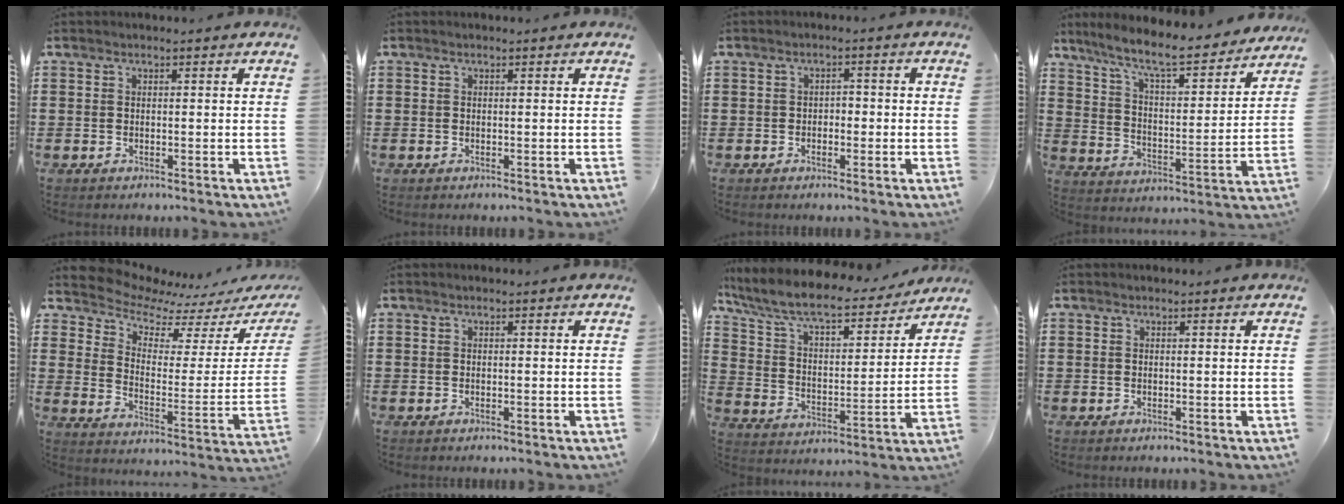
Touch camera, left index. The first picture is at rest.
{"total": 0.0}
{"total": 1.6, "force": [-1.1, 1.0, 0.6], "torque": [-0.017, 0.005, -0.026]}
{"total": 8.8, "force": [7.6, 0.4, 4.5], "torque": [-0.116, -0.047, 0.124]}
{"total": 6.1, "force": [5.7, 1.8, 0.9], "torque": [-0.058, -0.049, 0.098]}
{"total": 0.0}
{"total": 8.9, "force": [7.9, 1.4, 3.9], "torque": [-0.108, -0.047, 0.132]}
{"total": 0.0}